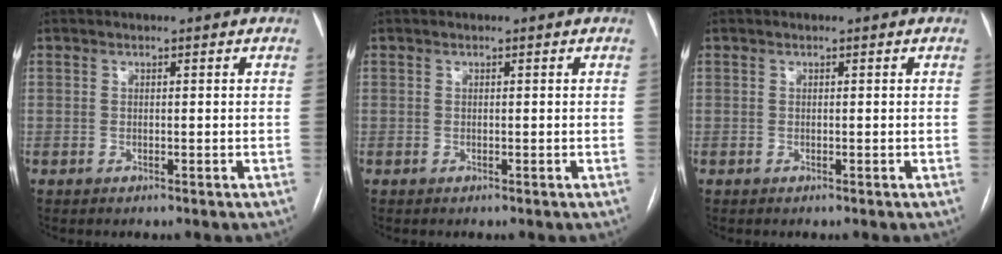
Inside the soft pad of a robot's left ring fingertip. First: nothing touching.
{"total": 0.0}
{"total": 0.0}